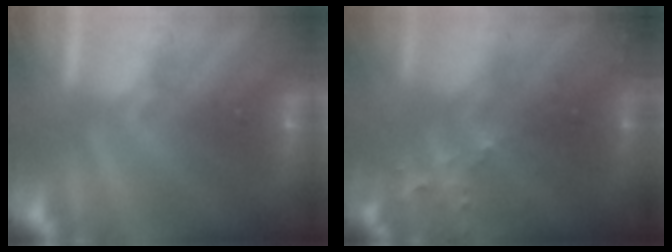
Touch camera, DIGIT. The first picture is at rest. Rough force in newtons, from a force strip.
{"total": 6.7}